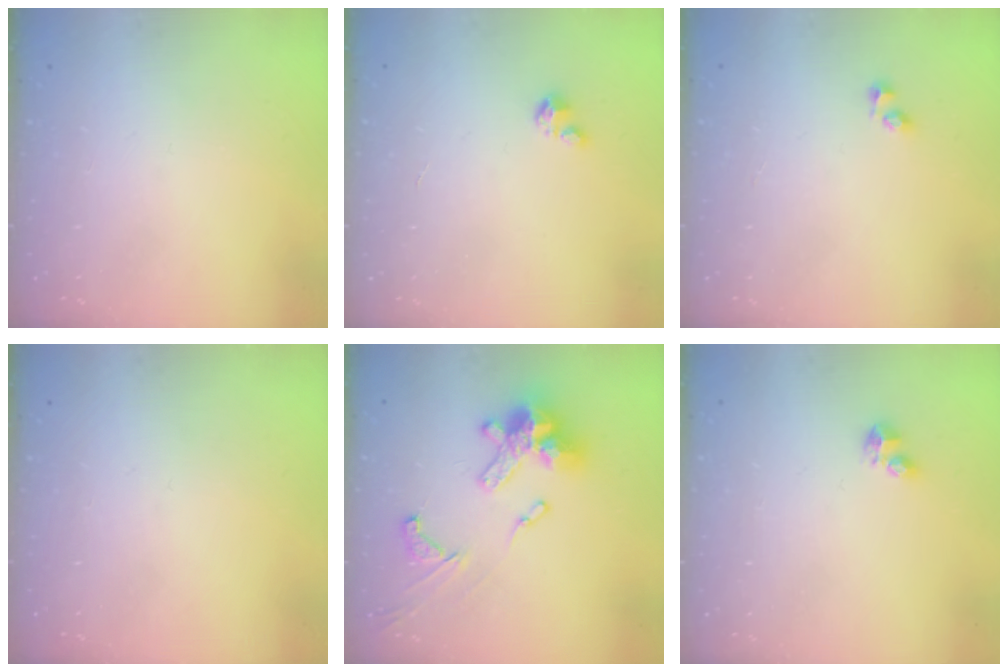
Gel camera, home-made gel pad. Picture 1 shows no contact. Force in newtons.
{"total": 2.7, "press": 2.7, "slide": 0.2}
{"total": 2.6, "press": 2.3, "slide": 1.2}
{"total": 0.0}
{"total": 17.9, "press": 17.7, "slide": 2.1}
{"total": 2.3, "press": 2.2, "slide": 0.5}